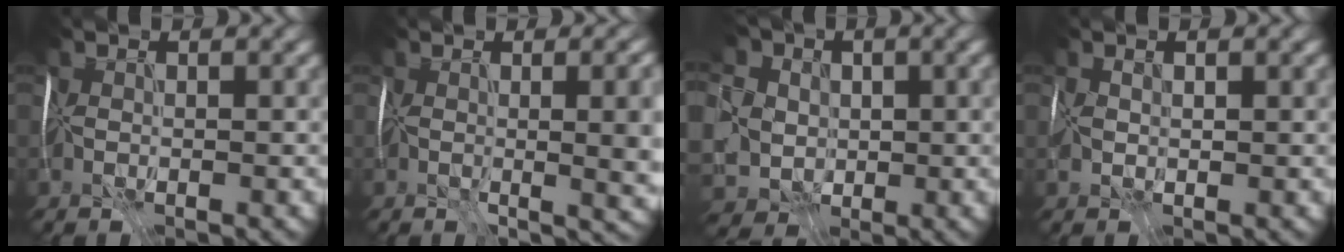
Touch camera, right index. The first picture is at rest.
{"total": 8.6, "force": [0.1, 3.1, 8.0], "torque": [-0.098, -0.023, 0.028]}
{"total": 8.4, "force": [1.8, 7.0, 4.2], "torque": [-0.086, 0.023, -0.008]}
{"total": 1.7, "force": [0.2, 0.9, 1.5], "torque": [-0.041, 0.001, 0.008]}